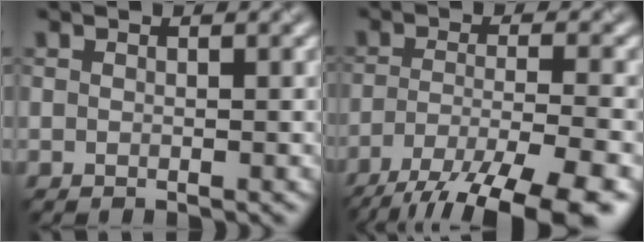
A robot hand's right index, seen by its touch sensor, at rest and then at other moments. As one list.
[{"total": 12.1, "force": [-9.1, 3.3, 7.2], "torque": [-0.126, -0.029, -0.132]}]